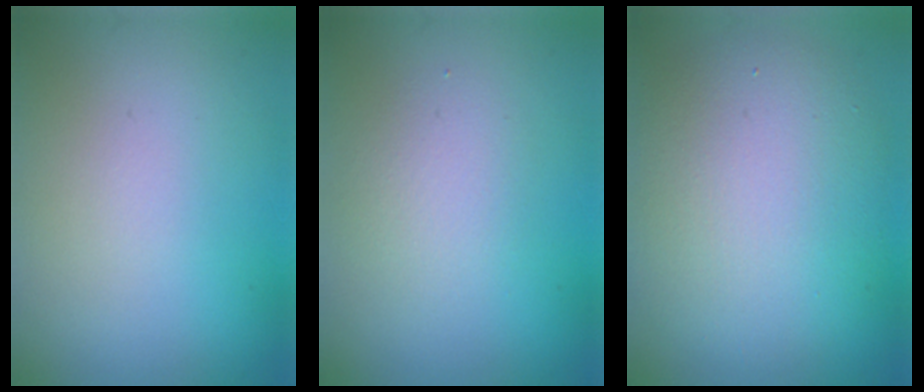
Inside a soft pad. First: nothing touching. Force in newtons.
{"total": 2.2, "press": 2.2, "slide": 0.1}
{"total": 8.5, "press": 8.5, "slide": 0.3}